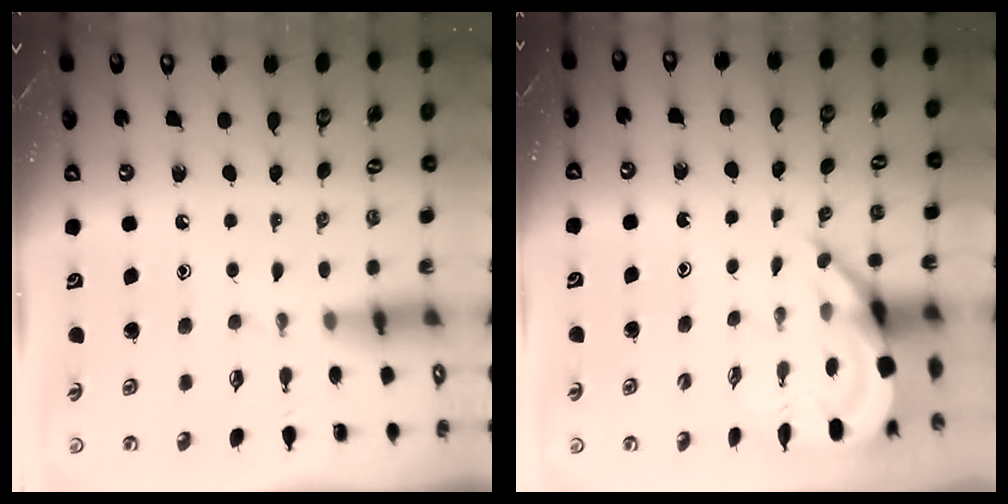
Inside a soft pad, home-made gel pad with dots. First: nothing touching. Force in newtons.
{"total": 6.6, "press": 6.6, "slide": 0.5}